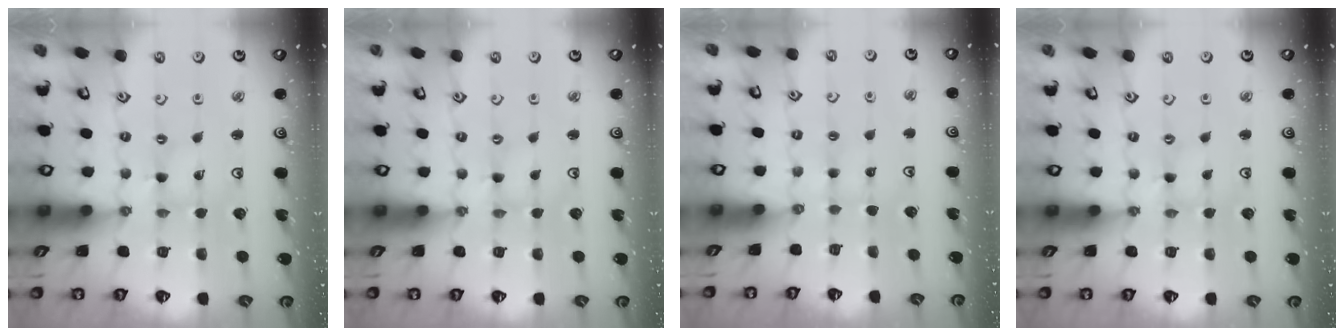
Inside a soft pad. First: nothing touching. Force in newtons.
{"total": 0.0}
{"total": 1.3, "press": 1.3, "slide": 0.2}
{"total": 0.0}